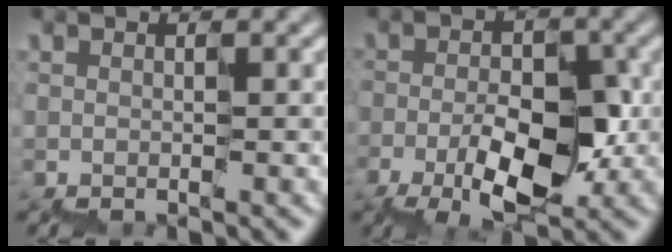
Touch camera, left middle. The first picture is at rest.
{"total": 5.5, "force": [-2.0, 2.9, 4.2], "torque": [-0.066, 0.003, -0.034]}